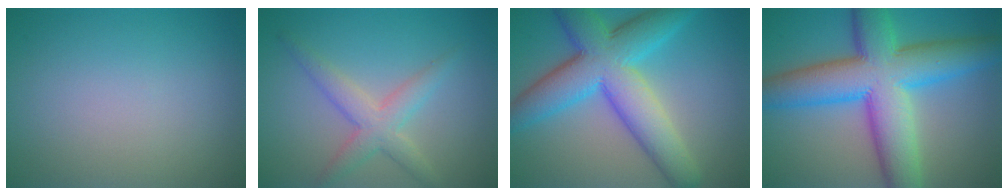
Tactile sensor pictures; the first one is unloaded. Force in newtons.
{"total": 3.5, "press": 3.5, "slide": 0.1}
{"total": 10.1, "press": 10.1, "slide": 0.3}
{"total": 12.4, "press": 12.4, "slide": 0.0}